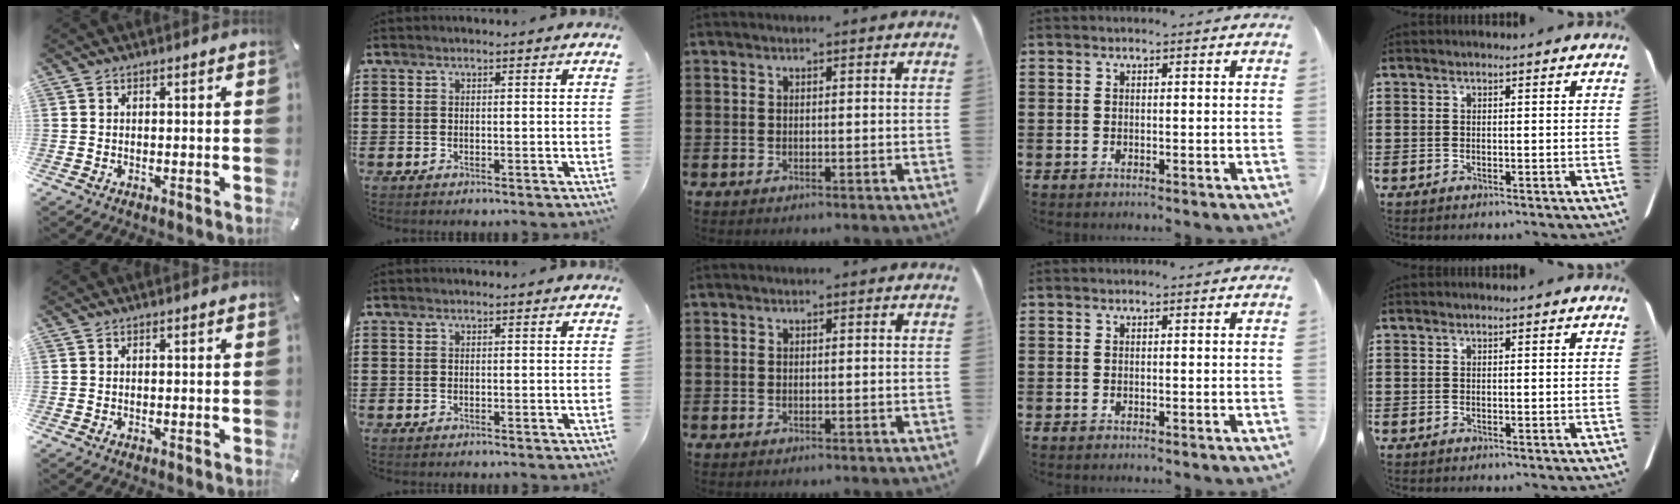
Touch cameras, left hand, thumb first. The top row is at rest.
{}